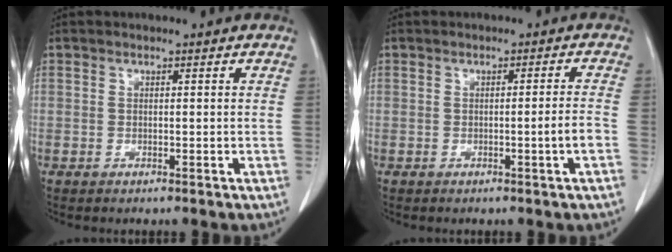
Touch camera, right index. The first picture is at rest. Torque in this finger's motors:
{"motor_torque": [0.44, -0.38, 0.14, 0.04]}